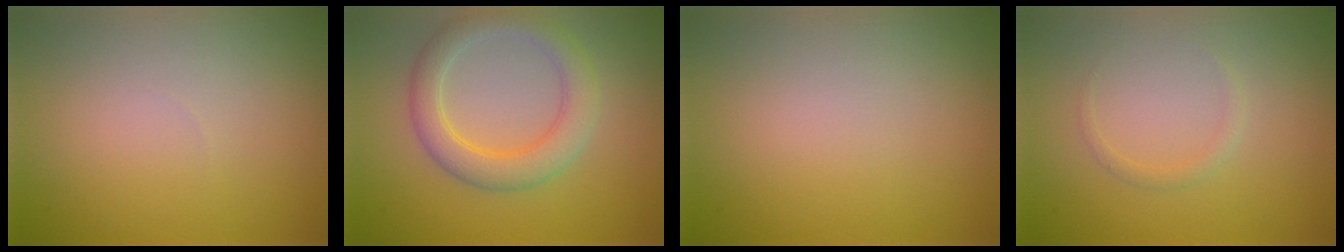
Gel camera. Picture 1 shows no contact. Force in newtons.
{"total": 4.3, "press": 4.3, "slide": 0.0}
{"total": 0.0}
{"total": 0.8, "press": 0.8, "slide": 0.0}